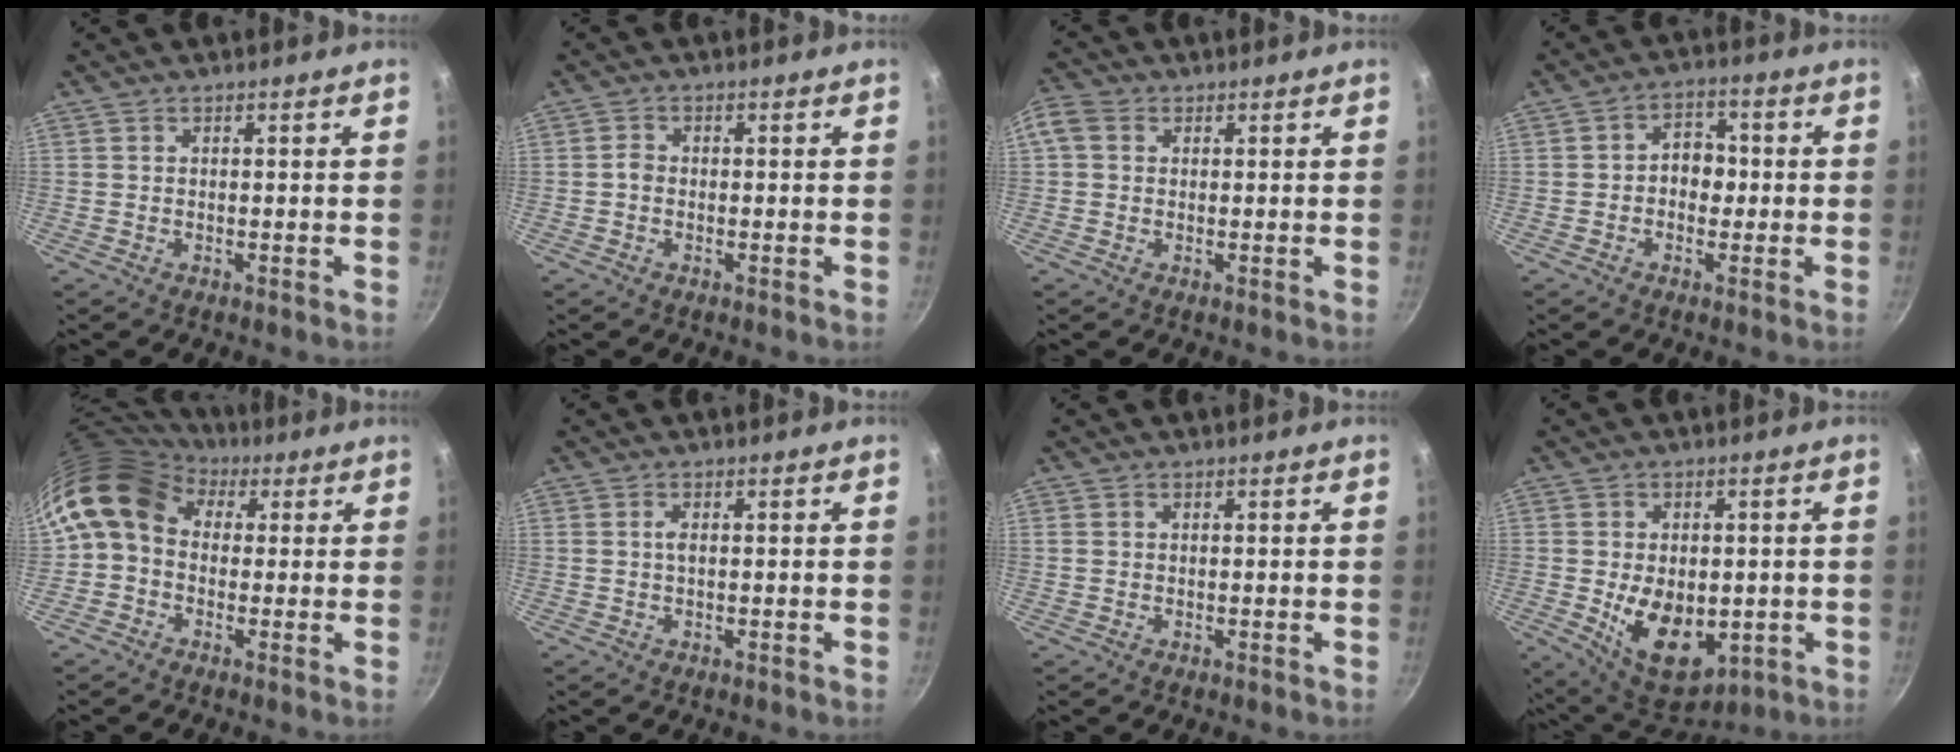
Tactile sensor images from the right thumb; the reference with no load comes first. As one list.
[{"total": 1.4, "force": [-0.5, 1.1, 0.8], "torque": [-0.012, 0.009, -0.010]}, {"total": 4.3, "force": [1.0, 3.4, 2.3], "torque": [-0.047, 0.010, 0.006]}, {"total": 5.3, "force": [-0.5, 4.1, 3.3], "torque": [-0.013, 0.015, -0.017]}, {"total": 10.5, "force": [2.5, 8.3, 5.9], "torque": [-0.093, 0.015, 0.020]}, {"total": 1.1, "force": [0.1, 0.4, 1.0], "torque": [-0.021, 0.002, 0.000]}, {"total": 0.6, "force": [0.2, 0.5, 0.3], "torque": [-0.004, 0.003, 0.002]}, {"total": 13.6, "force": [-2.2, 8.8, 10.2], "torque": [-0.127, -0.014, -0.013]}]